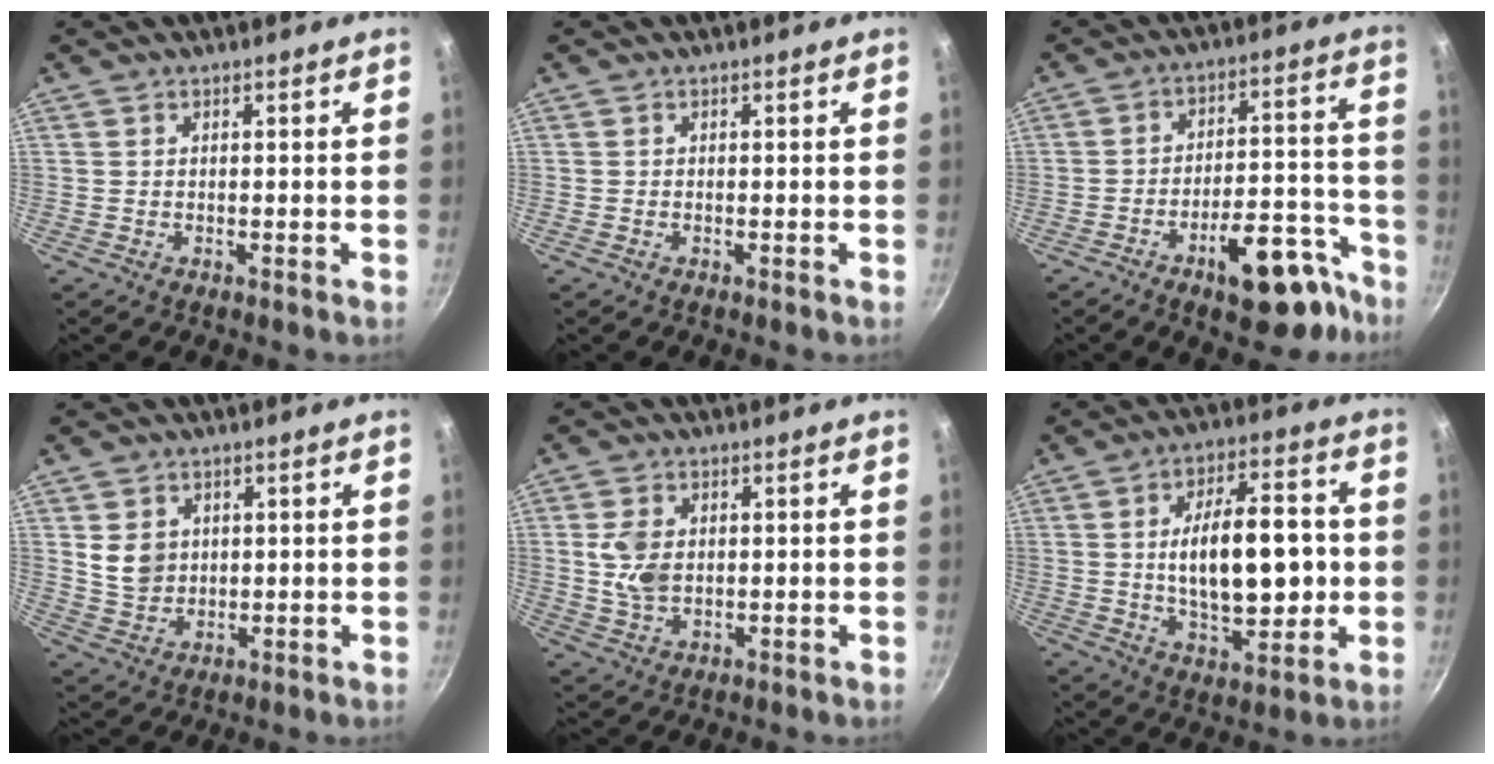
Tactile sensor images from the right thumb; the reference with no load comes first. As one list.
[{"total": 0.0}, {"total": 14.5, "force": [-9.1, 5.3, 10.0], "torque": [-0.112, 0.080, -0.133]}, {"total": 5.7, "force": [1.4, 4.7, 2.9], "torque": [-0.033, -0.010, 0.036]}, {"total": 6.3, "force": [0.7, 4.1, 4.7], "torque": [-0.088, -0.002, 0.019]}, {"total": 16.9, "force": [0.2, 8.1, 14.8], "torque": [-0.212, 0.012, 0.007]}]